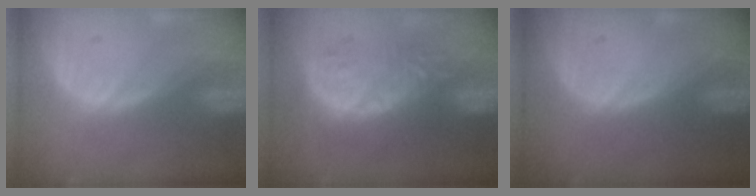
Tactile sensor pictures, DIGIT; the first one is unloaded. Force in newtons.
{"total": 10.0, "press": 8.7, "slide": 4.9}
{"total": 0.0}